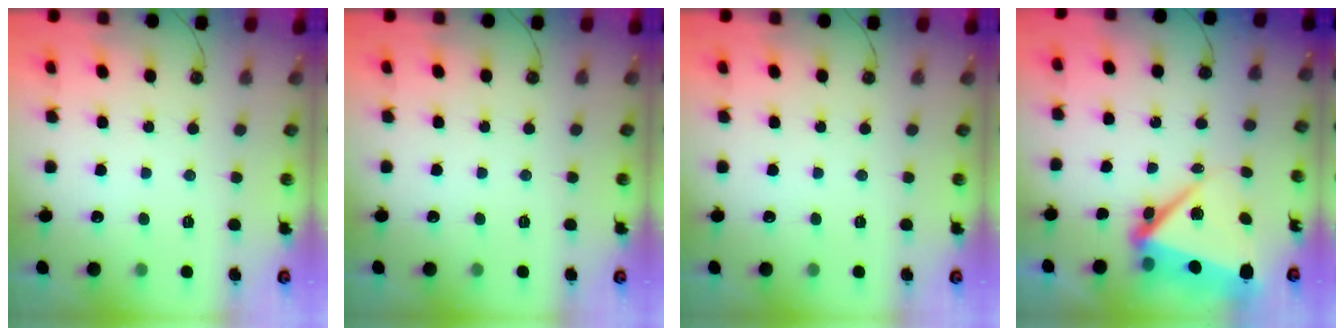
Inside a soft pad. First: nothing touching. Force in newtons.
{"total": 0.0}
{"total": 0.0}
{"total": 10.1, "press": 10.0, "slide": 1.7}